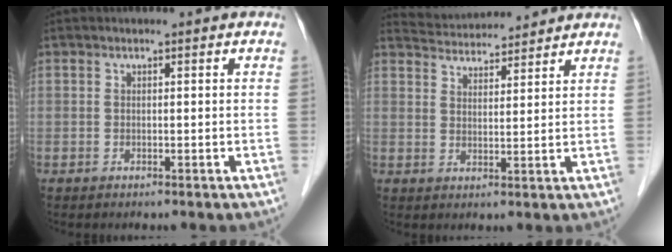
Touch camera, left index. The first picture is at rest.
{"total": 8.0, "force": [7.9, 0.8, 1.2], "torque": [-0.028, 0.026, 0.123]}